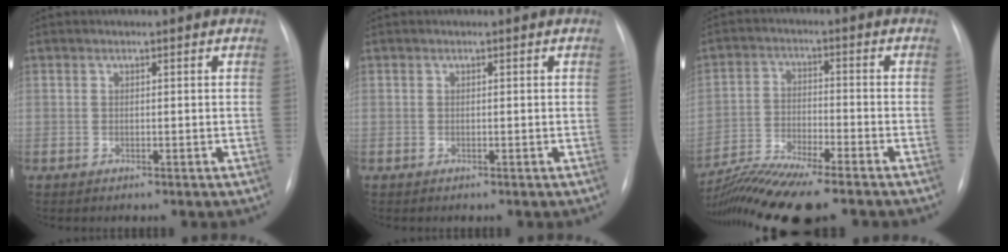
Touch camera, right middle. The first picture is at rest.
{"total": 0.0}
{"total": 12.1, "force": [-10.3, 0.3, 6.4], "torque": [-0.116, -0.019, -0.175]}